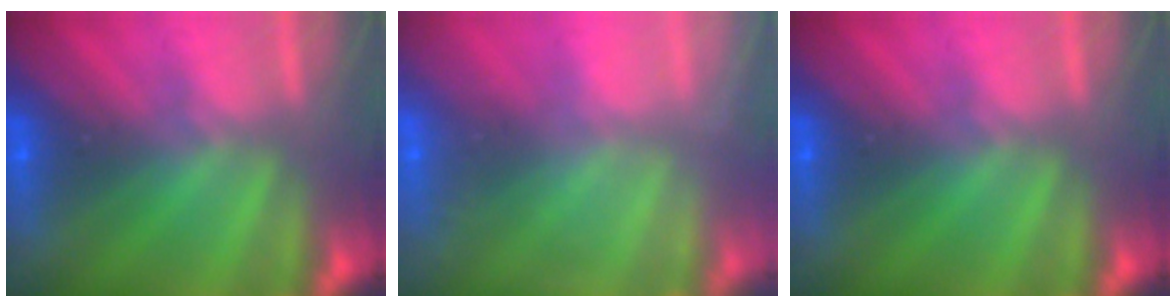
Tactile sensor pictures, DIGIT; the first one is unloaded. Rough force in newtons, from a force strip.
{"total": 2.4}
{"total": 0.0}